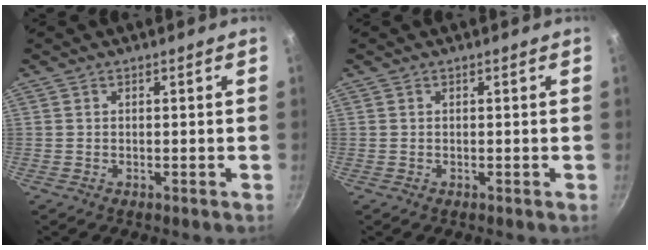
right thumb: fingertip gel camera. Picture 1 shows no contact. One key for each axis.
{"total": 0.0}